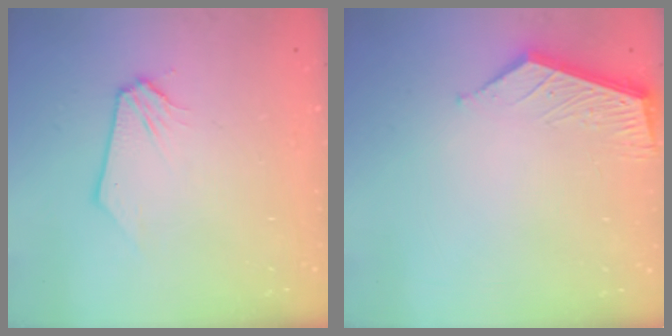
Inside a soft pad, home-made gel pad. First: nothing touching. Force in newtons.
{"total": 6.2, "press": 6.1, "slide": 0.4}